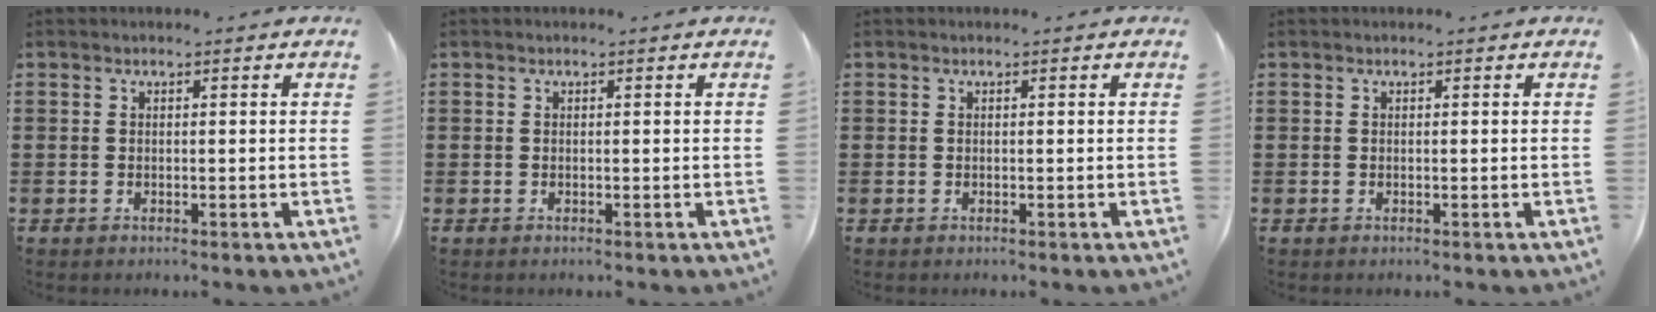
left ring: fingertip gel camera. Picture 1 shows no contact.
{"total": 0.0}
{"total": 0.0}
{"total": 0.0}